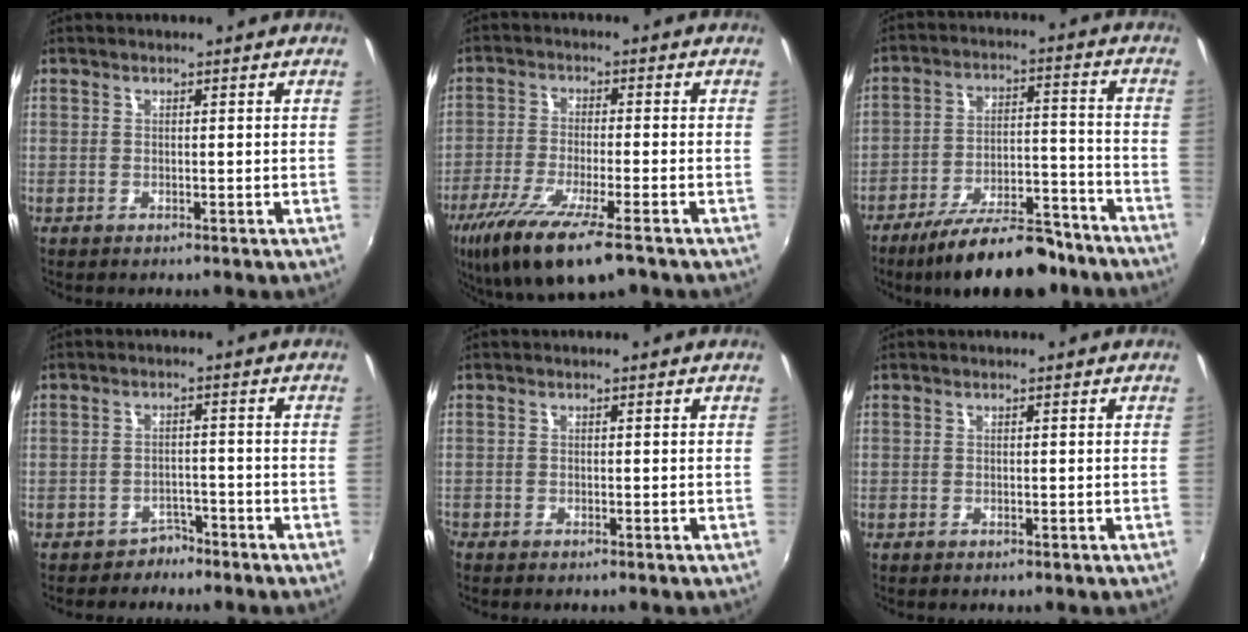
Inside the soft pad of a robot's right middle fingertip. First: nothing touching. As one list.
[{"total": 13.8, "force": [-9.0, 2.5, 10.2], "torque": [-0.209, -0.048, -0.161]}, {"total": 17.4, "force": [-14.1, 5.6, 8.6], "torque": [-0.148, 0.005, -0.200]}, {"total": 3.1, "force": [-2.6, 1.6, 0.0], "torque": [-0.001, 0.010, -0.040]}, {"total": 0.5, "force": [-0.5, 0.1, 0.1], "torque": [-0.002, -0.005, -0.012]}, {"total": 0.0}]